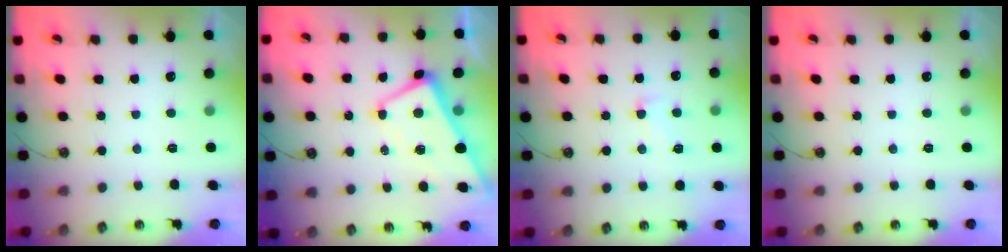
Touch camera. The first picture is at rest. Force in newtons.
{"total": 1.2, "press": 1.0, "slide": 0.7}
{"total": 2.0, "press": 1.7, "slide": 1.0}
{"total": 0.0}